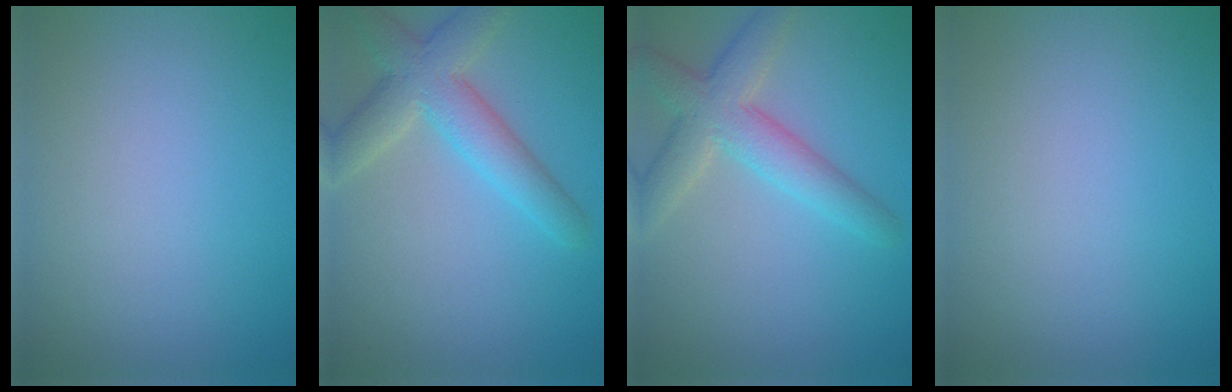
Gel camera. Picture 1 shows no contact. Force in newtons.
{"total": 5.2, "press": 5.2, "slide": 0.2}
{"total": 4.9, "press": 4.9, "slide": 0.3}
{"total": 0.0}